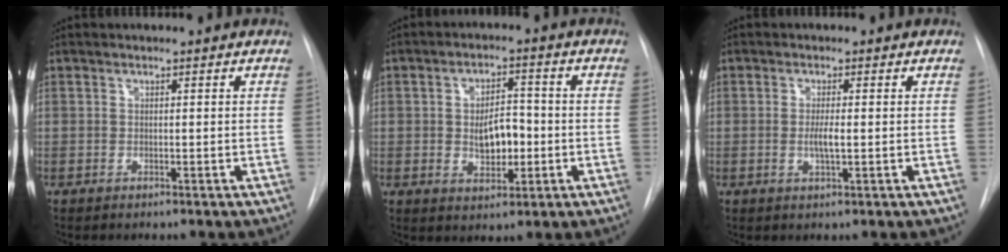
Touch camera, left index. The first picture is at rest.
{"total": 6.3, "force": [-0.8, 3.4, 5.3], "torque": [-0.086, 0.006, -0.007]}
{"total": 2.3, "force": [-0.2, 0.3, 2.3], "torque": [-0.046, -0.005, -0.005]}